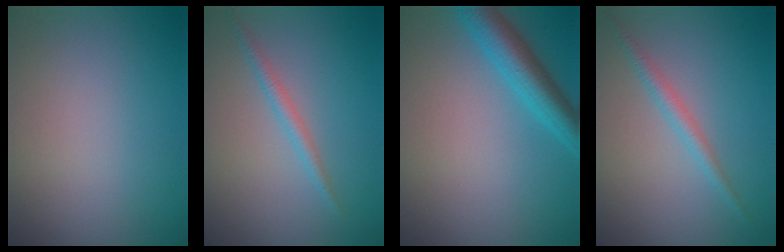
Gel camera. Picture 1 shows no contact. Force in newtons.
{"total": 1.4, "press": 1.4, "slide": 0.1}
{"total": 4.5, "press": 4.4, "slide": 0.2}
{"total": 1.7, "press": 1.7, "slide": 0.1}